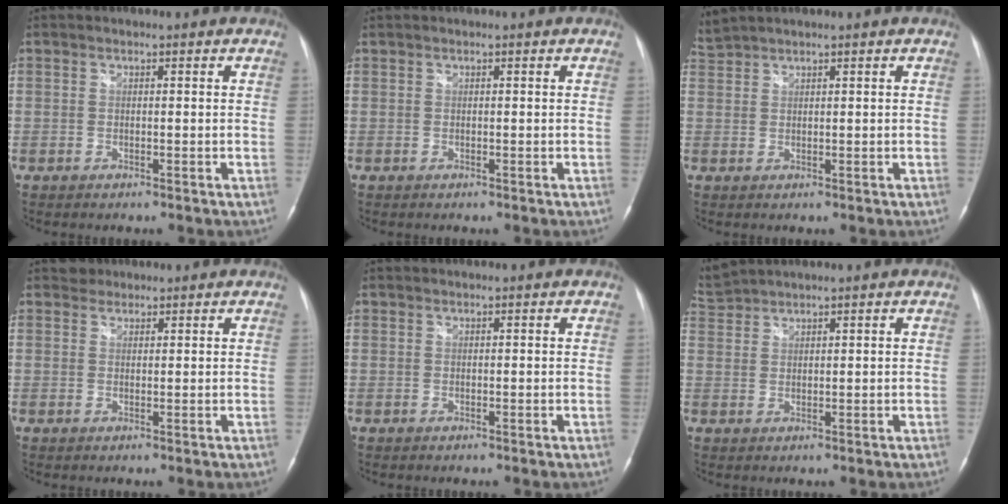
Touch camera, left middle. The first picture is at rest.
{"total": 0.0}
{"total": 2.2, "force": [2.2, -0.3, 0.4], "torque": [-0.015, 0.019, 0.051]}
{"total": 1.6, "force": [1.3, 0.9, -0.4], "torque": [0.010, 0.005, 0.015]}
{"total": 0.0}
{"total": 3.5, "force": [3.5, -0.3, 0.2], "torque": [-0.016, 0.018, 0.077]}